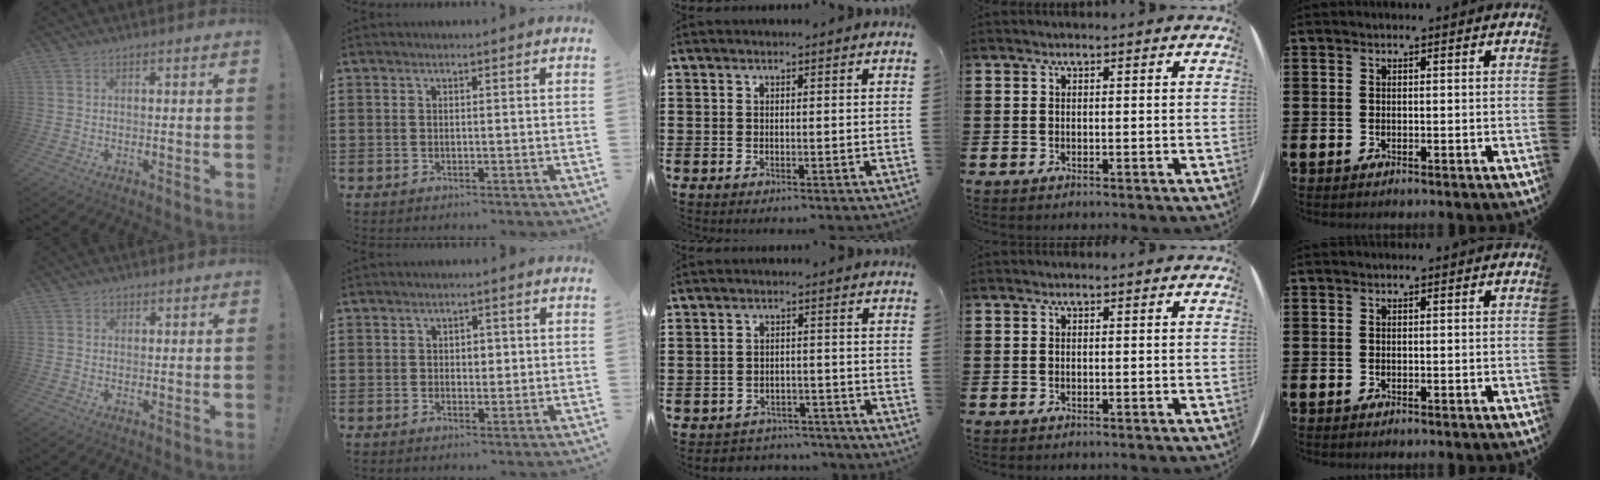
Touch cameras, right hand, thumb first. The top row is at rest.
{"thumb": {"total": 1.1, "force": [0.6, 0.9, 0.2], "torque": [0.000, 0.000, 0.011]}, "index": {"total": 1.7, "force": [0.1, 1.2, 1.2], "torque": [-0.018, 0.005, -0.002]}, "middle": {"total": 2.9, "force": [-2.8, 0.7, -0.4], "torque": [-0.003, 0.002, -0.064]}}